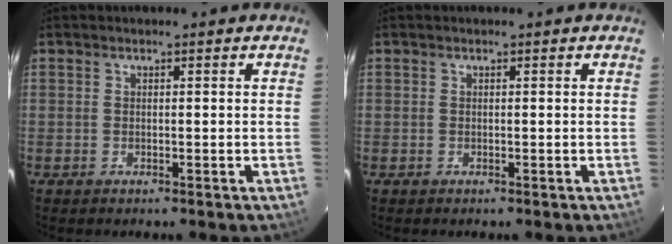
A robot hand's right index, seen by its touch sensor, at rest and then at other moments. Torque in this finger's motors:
{"motor_torque": [-0.01, -0.01, 0.01, 0.00]}